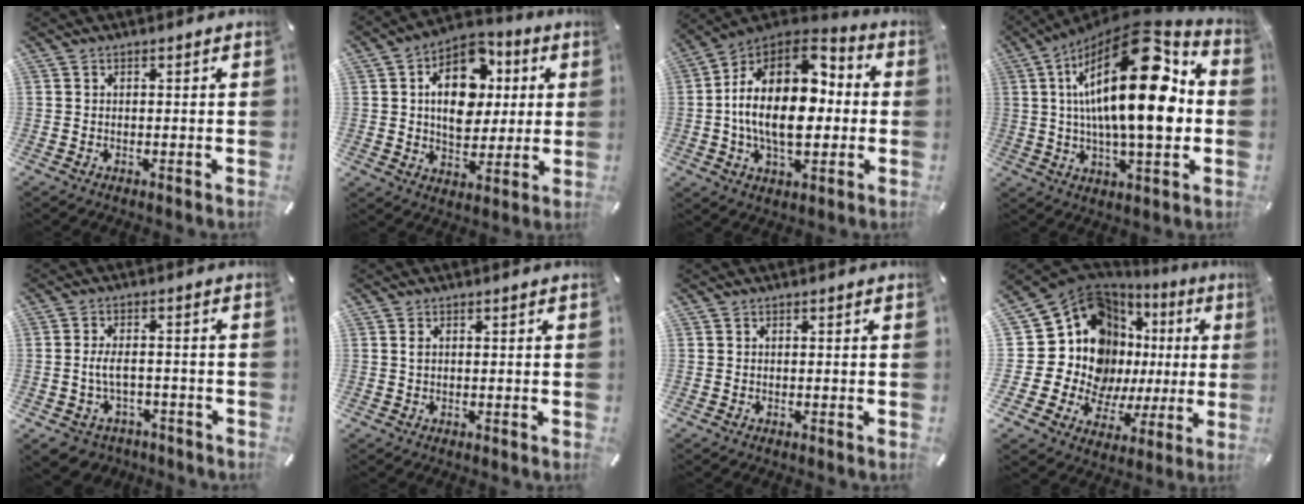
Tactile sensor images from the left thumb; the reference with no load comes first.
{"total": 15.4, "force": [3.2, 11.3, 10.0], "torque": [-0.159, -0.006, 0.057]}
{"total": 21.4, "force": [0.9, 13.6, 16.4], "torque": [-0.300, -0.008, 0.012]}
{"total": 28.7, "force": [4.2, 12.2, 25.6], "torque": [-0.435, -0.026, 0.059]}
{"total": 6.4, "force": [-1.8, 4.6, 4.1], "torque": [-0.091, 0.012, -0.034]}
{"total": 0.8, "force": [0.2, 0.4, 0.7], "torque": [-0.014, 0.002, 0.003]}
{"total": 0.0}
{"total": 19.2, "force": [6.1, 14.8, 10.5], "torque": [-0.214, -0.085, 0.130]}